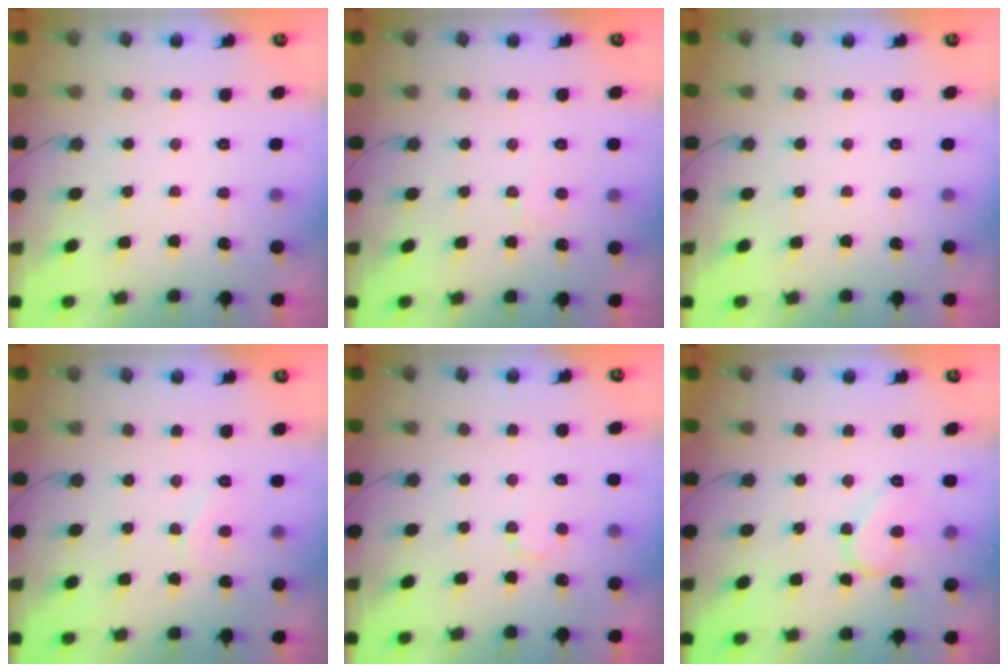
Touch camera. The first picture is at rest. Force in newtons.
{"total": 2.7, "press": 2.7, "slide": 0.2}
{"total": 0.0}
{"total": 5.7, "press": 5.7, "slide": 0.8}
{"total": 3.7, "press": 3.7, "slide": 0.5}
{"total": 8.5, "press": 8.5, "slide": 0.7}